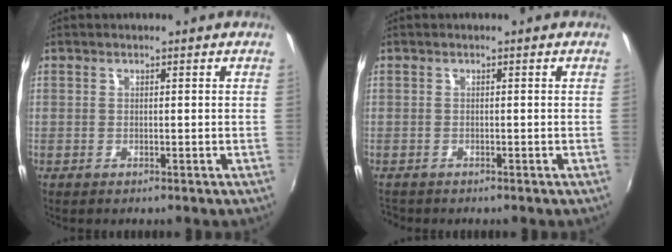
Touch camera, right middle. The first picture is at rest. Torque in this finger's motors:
{"motor_torque": [-0.30, -0.13, -0.01, -0.01]}